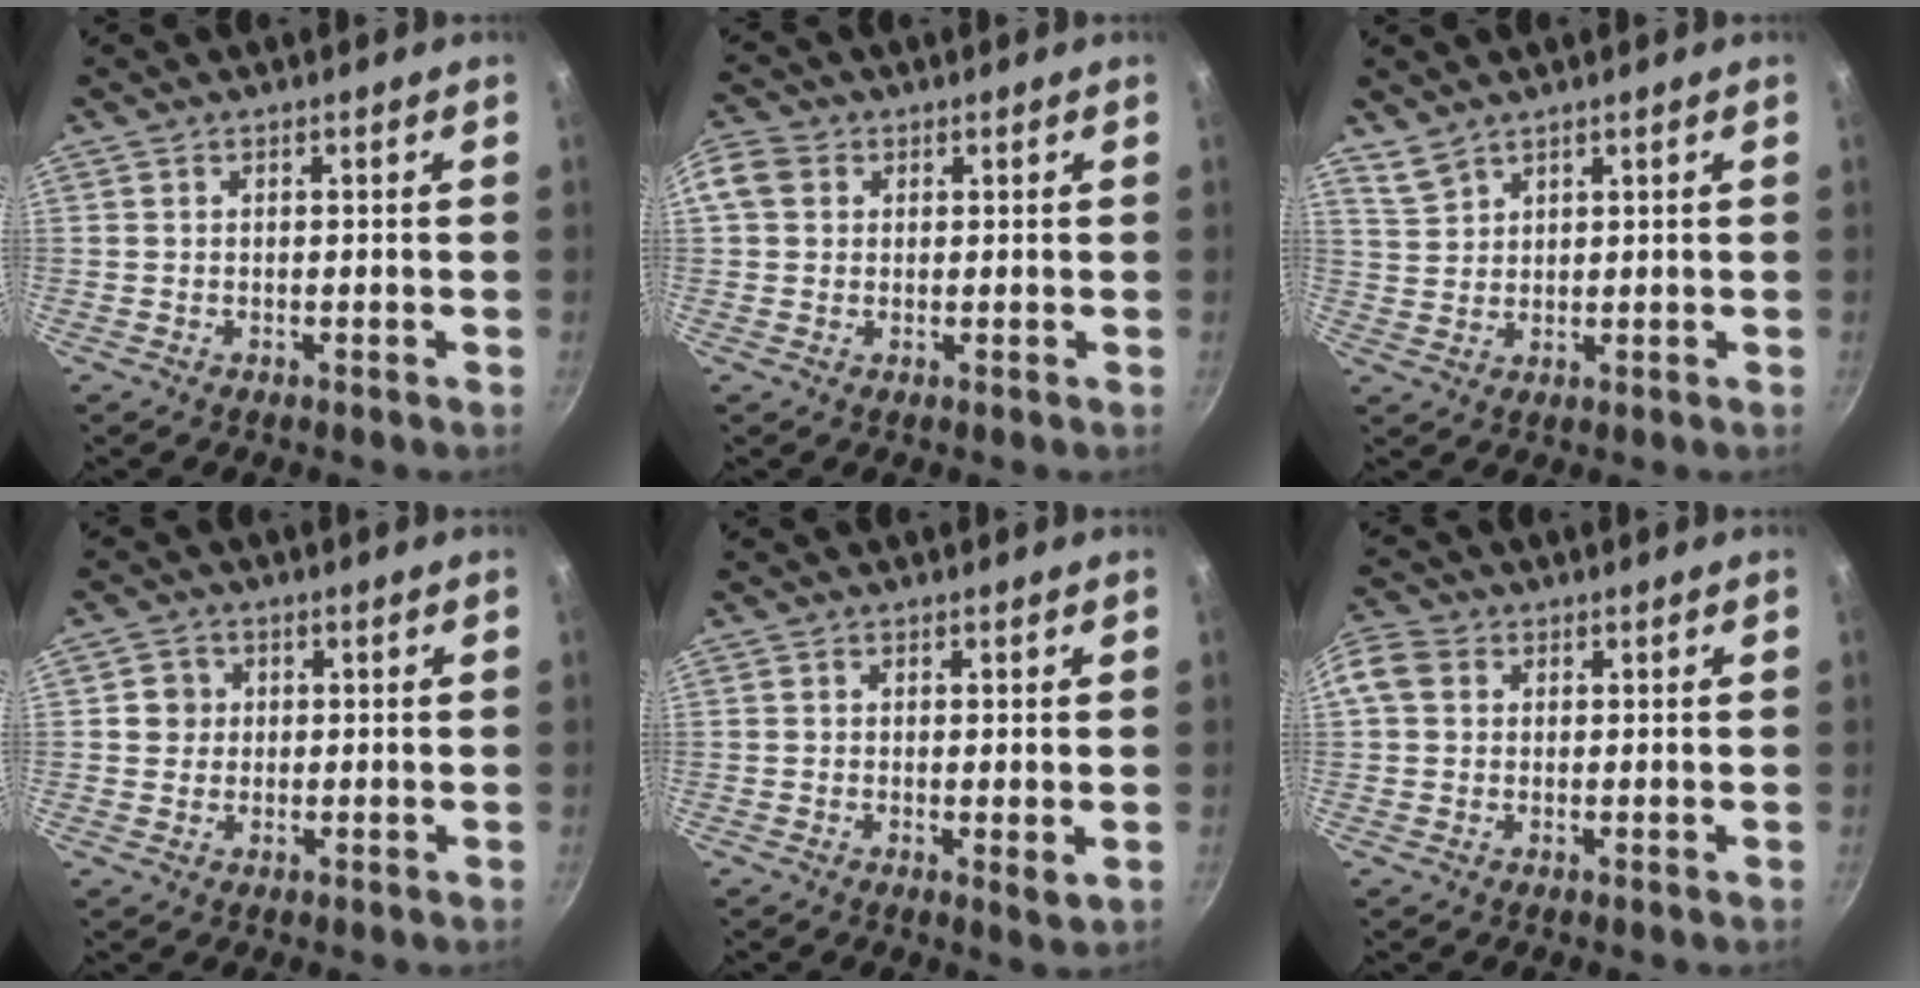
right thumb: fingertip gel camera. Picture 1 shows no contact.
{"total": 5.2, "force": [1.3, 4.3, 2.7], "torque": [-0.045, 0.005, 0.012]}
{"total": 3.4, "force": [3.0, 1.3, 0.8], "torque": [-0.015, -0.004, 0.071]}
{"total": 3.4, "force": [0.4, 3.3, 0.8], "torque": [0.009, 0.006, 0.001]}
{"total": 2.2, "force": [0.1, 0.5, 2.1], "torque": [-0.036, -0.011, -0.001]}
{"total": 7.0, "force": [1.4, 5.8, 3.8], "torque": [-0.081, 0.013, 0.012]}